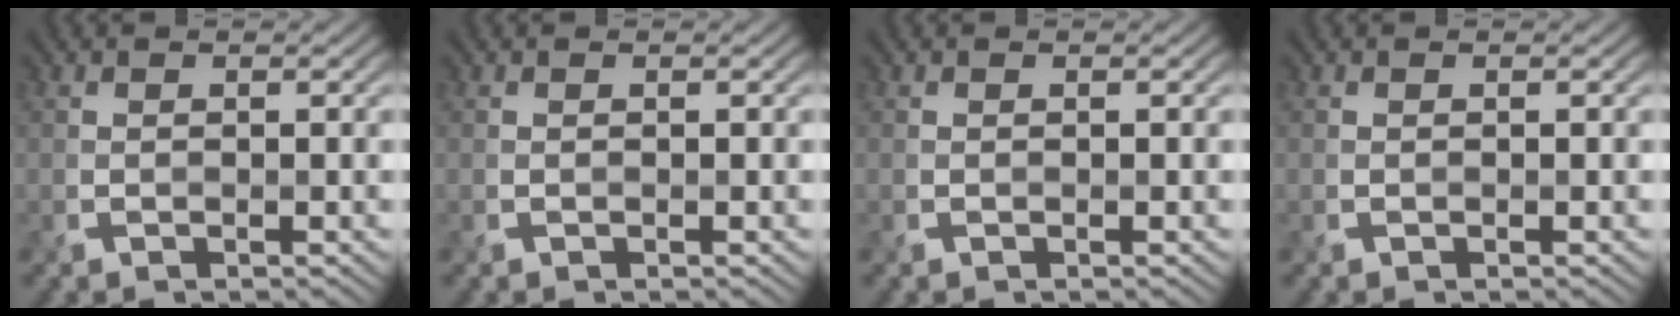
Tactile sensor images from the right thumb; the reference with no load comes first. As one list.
[{"total": 0.0}, {"total": 0.0}, {"total": 0.0}]